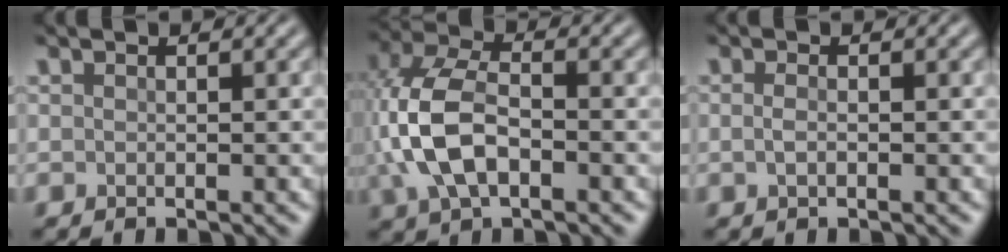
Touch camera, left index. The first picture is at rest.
{"total": 7.9, "force": [-0.9, 4.6, 6.4], "torque": [-0.152, 0.009, -0.027]}
{"total": 1.0, "force": [-0.2, 0.4, 0.9], "torque": [-0.021, -0.003, -0.006]}